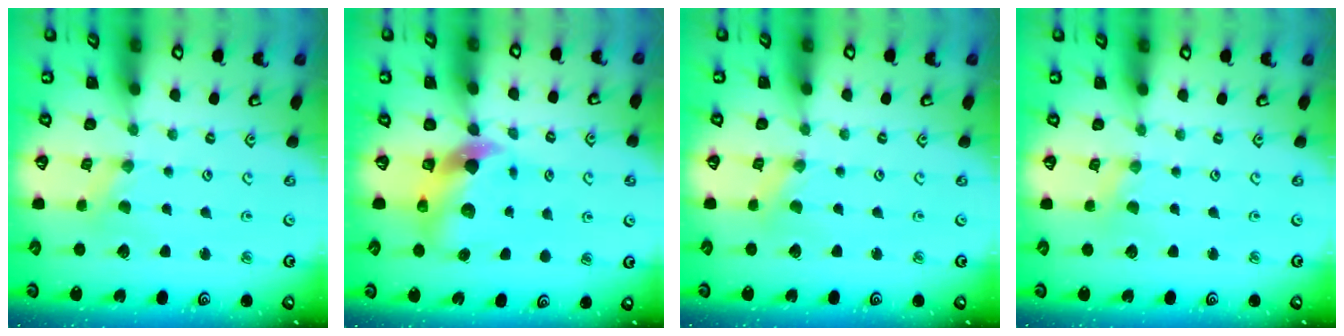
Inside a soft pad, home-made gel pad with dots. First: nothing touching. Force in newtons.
{"total": 8.2, "press": 8.1, "slide": 1.2}
{"total": 0.0}
{"total": 1.0, "press": 1.0, "slide": 0.2}